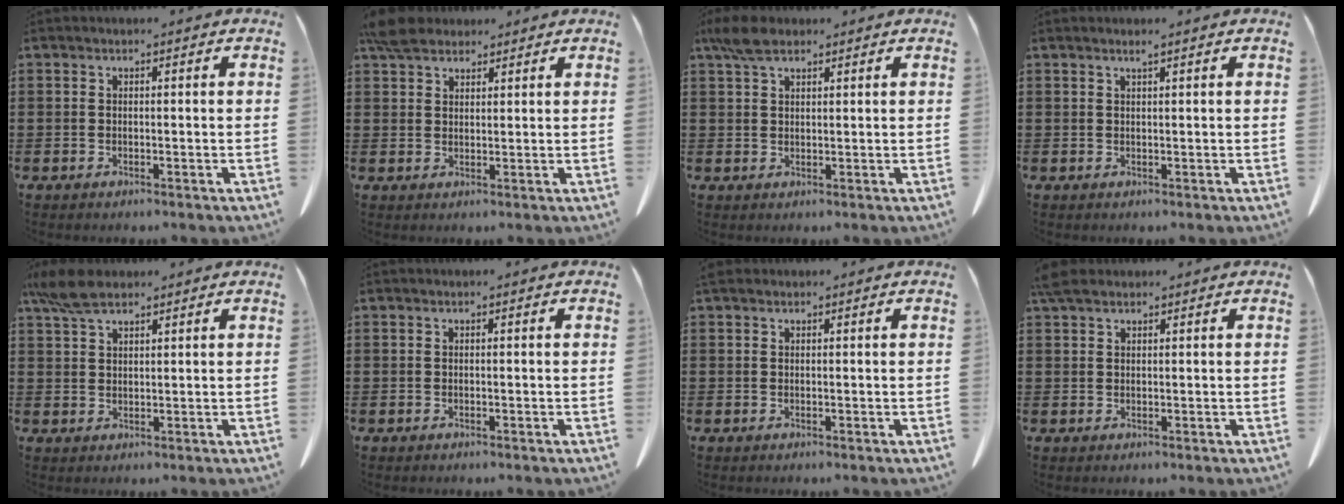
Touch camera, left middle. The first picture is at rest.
{"total": 4.6, "force": [3.9, 1.8, 1.6], "torque": [-0.035, -0.004, 0.076]}
{"total": 4.0, "force": [2.9, 1.7, 2.1], "torque": [-0.050, 0.006, 0.055]}
{"total": 1.0, "force": [0.8, -0.2, 0.7], "torque": [-0.014, -0.003, 0.016]}
{"total": 5.7, "force": [4.2, 2.0, 3.3], "torque": [-0.075, -0.001, 0.081]}
{"total": 0.0}
{"total": 0.7, "force": [0.6, 0.3, 0.3], "torque": [-0.009, 0.001, 0.013]}
{"total": 2.5, "force": [2.1, 0.8, 1.1], "torque": [-0.029, 0.003, 0.041]}